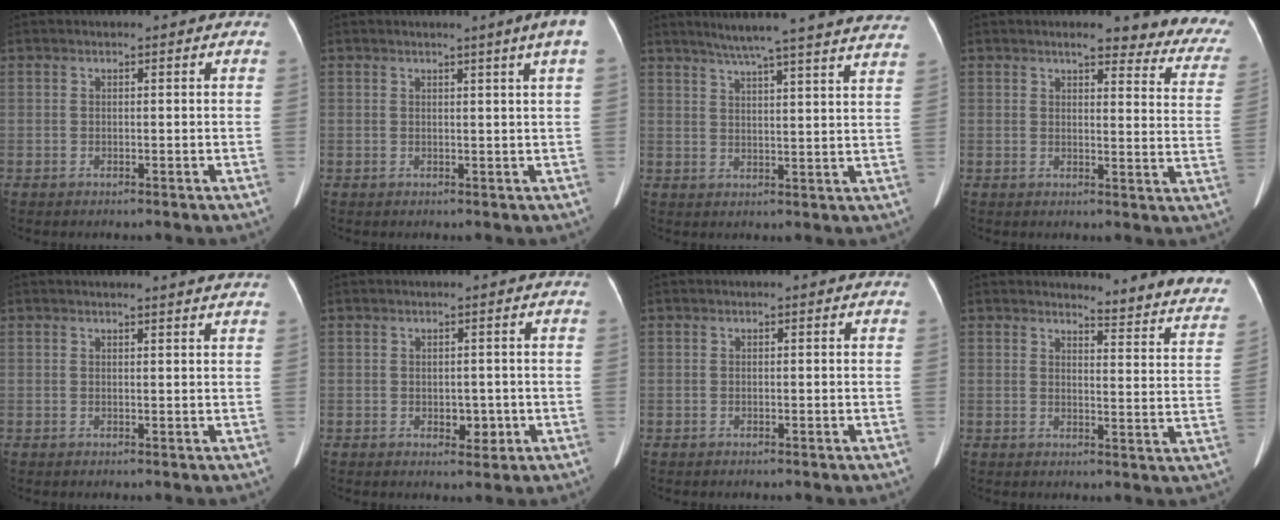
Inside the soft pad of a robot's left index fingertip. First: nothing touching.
{"total": 3.3, "force": [2.0, -0.7, 2.5], "torque": [-0.036, -0.007, 0.022]}
{"total": 23.0, "force": [20.5, -0.5, 10.4], "torque": [-0.158, -0.020, 0.255]}
{"total": 16.2, "force": [14.9, 3.3, 5.5], "torque": [-0.023, -0.046, 0.141]}
{"total": 3.6, "force": [3.4, -0.5, 1.1], "torque": [-0.018, 0.000, 0.032]}
{"total": 2.3, "force": [-0.3, 1.7, 1.5], "torque": [-0.020, -0.001, 0.003]}
{"total": 0.0}
{"total": 13.8, "force": [13.6, 1.3, 2.2], "torque": [0.004, -0.095, 0.120]}